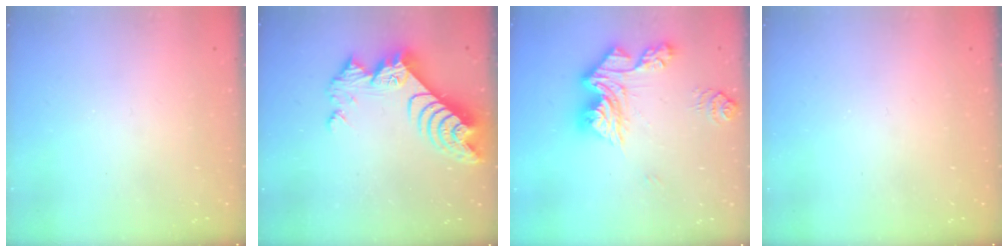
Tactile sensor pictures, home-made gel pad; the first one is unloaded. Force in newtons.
{"total": 11.5, "press": 11.5, "slide": 1.0}
{"total": 16.5, "press": 16.5, "slide": 1.5}
{"total": 0.0}